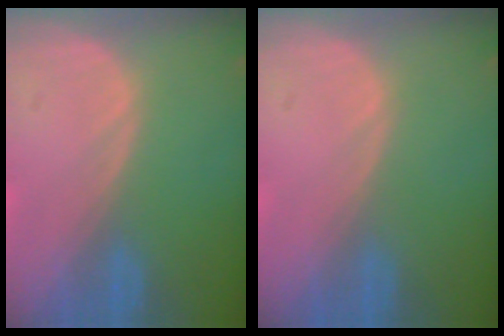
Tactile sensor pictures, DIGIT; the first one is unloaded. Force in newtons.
{"total": 0.0}